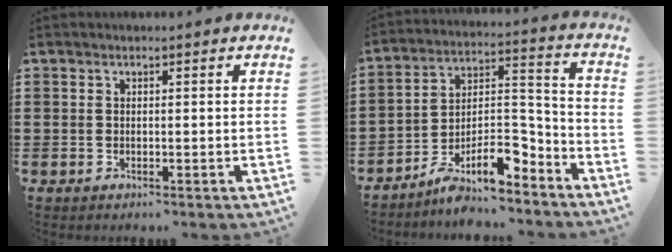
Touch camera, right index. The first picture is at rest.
{"total": 9.5, "force": [-6.6, 3.8, 5.7], "torque": [-0.103, 0.006, -0.123]}